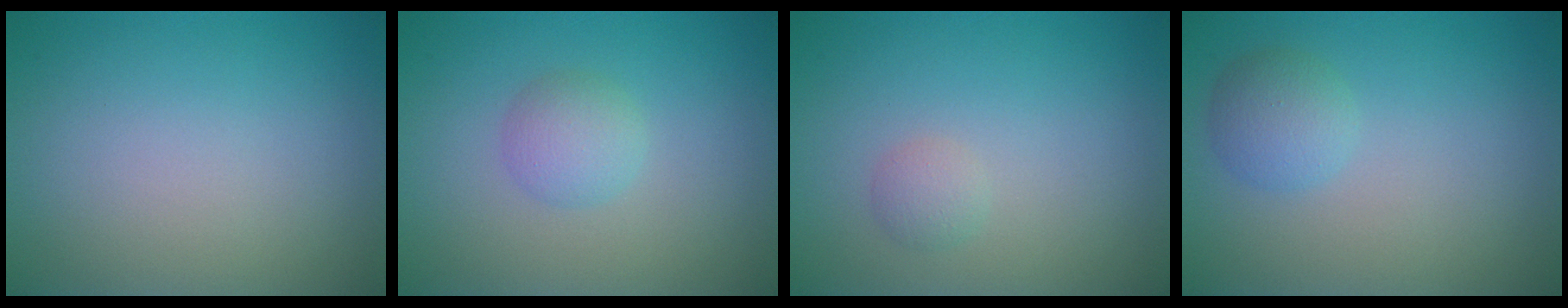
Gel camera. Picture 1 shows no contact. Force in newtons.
{"total": 2.1, "press": 2.1, "slide": 0.1}
{"total": 1.1, "press": 1.1, "slide": 0.0}
{"total": 2.2, "press": 2.2, "slide": 0.1}